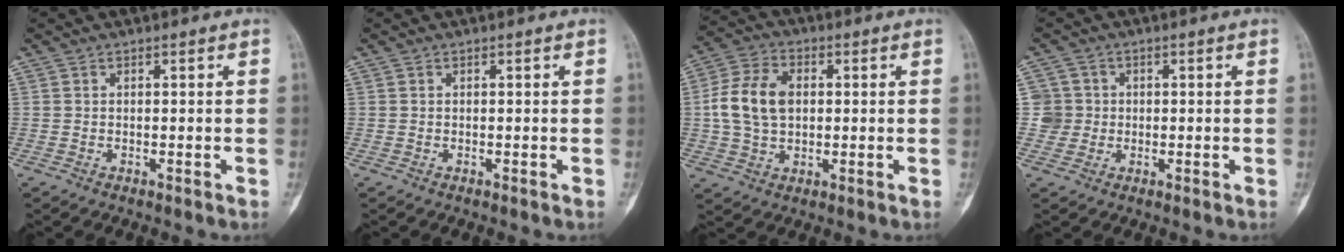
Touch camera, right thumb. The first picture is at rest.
{"total": 0.0}
{"total": 11.0, "force": [0.8, 7.6, 7.9], "torque": [-0.147, 0.015, 0.014]}
{"total": 3.9, "force": [0.2, 3.9, -0.1], "torque": [0.033, 0.009, -0.001]}